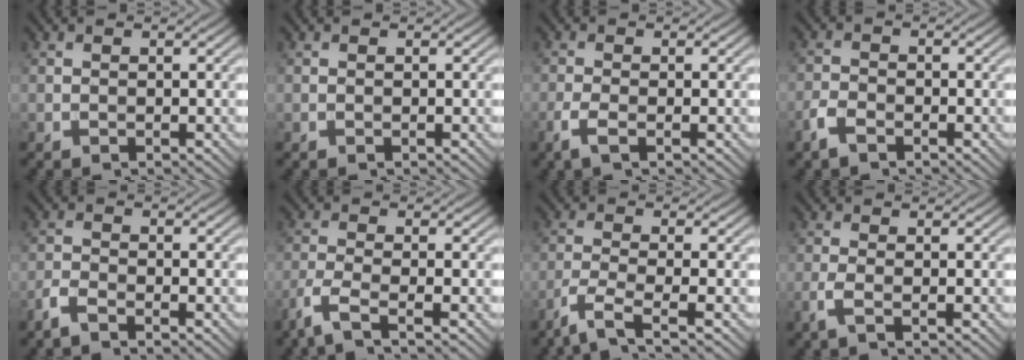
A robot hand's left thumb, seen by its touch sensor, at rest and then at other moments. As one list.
[{"total": 0.0}, {"total": 2.5, "force": [-1.3, 0.7, 2.0], "torque": [-0.053, -0.002, -0.032]}, {"total": 2.9, "force": [-2.1, 1.3, 1.6], "torque": [-0.040, -0.003, -0.050]}, {"total": 2.6, "force": [-2.1, 0.6, 1.5], "torque": [-0.038, -0.004, -0.052]}, {"total": 4.1, "force": [-2.6, 0.7, 3.1], "torque": [-0.064, -0.004, -0.073]}, {"total": 4.6, "force": [-3.0, 0.6, 3.4], "torque": [-0.063, -0.001, -0.076]}, {"total": 2.3, "force": [-1.0, 0.4, 2.0], "torque": [-0.047, 0.002, -0.030]}]